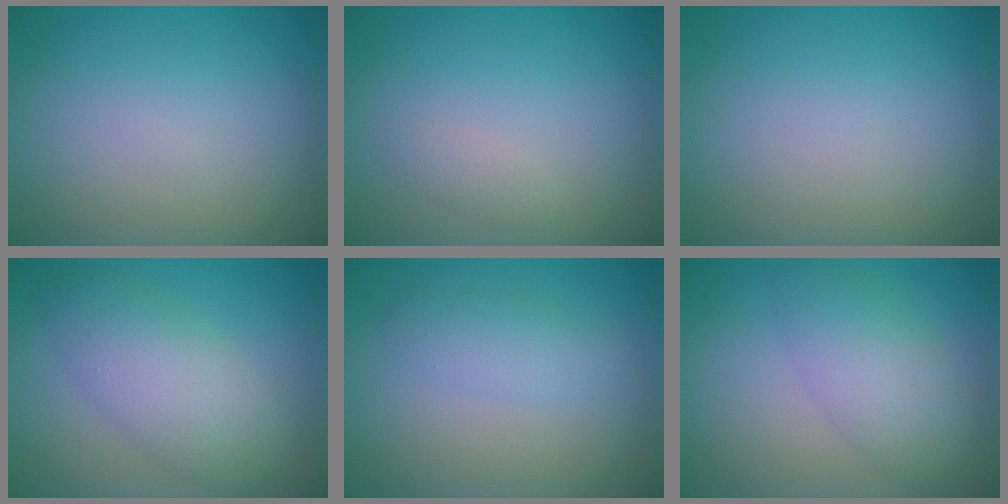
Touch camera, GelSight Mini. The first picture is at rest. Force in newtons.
{"total": 1.0, "press": 1.0, "slide": 0.0}
{"total": 0.0}
{"total": 5.6, "press": 5.6, "slide": 0.0}
{"total": 2.2, "press": 2.2, "slide": 0.1}
{"total": 4.6, "press": 4.6, "slide": 0.3}